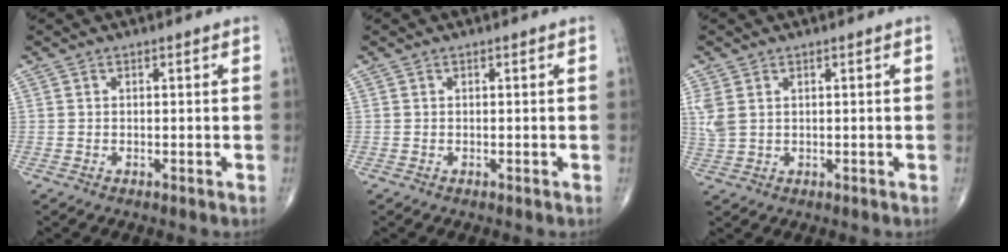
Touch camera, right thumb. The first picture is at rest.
{"total": 0.0}
{"total": 3.9, "force": [1.3, 2.5, 2.7], "torque": [-0.077, 0.004, 0.035]}